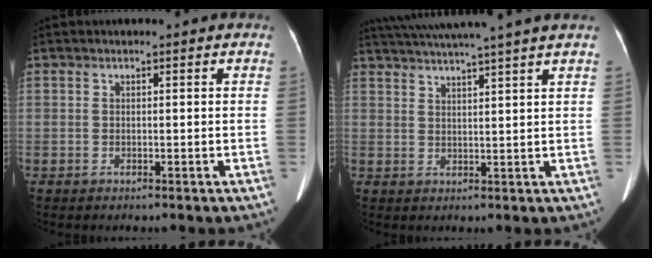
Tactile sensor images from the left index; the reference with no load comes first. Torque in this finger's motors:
{"motor_torque": [0.61, -1.11, 0.19, 0.07]}